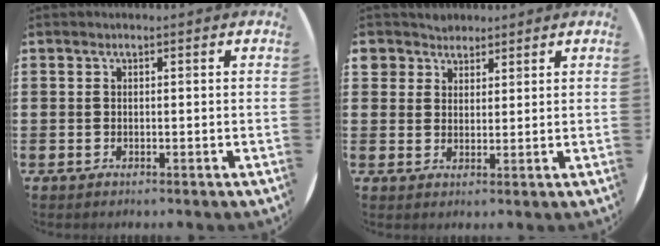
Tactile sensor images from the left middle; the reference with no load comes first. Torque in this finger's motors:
{"motor_torque": [-0.02, 0.02, 0.06, 0.02]}